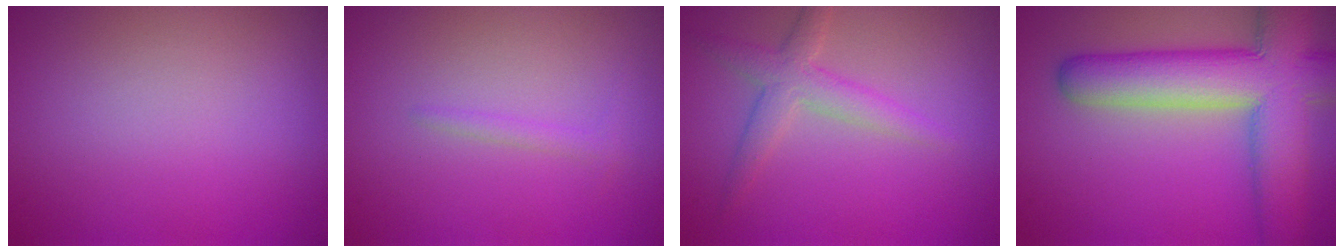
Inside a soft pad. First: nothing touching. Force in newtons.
{"total": 0.9, "press": 0.9, "slide": 0.1}
{"total": 2.9, "press": 2.9, "slide": 0.1}
{"total": 10.6, "press": 10.6, "slide": 0.6}